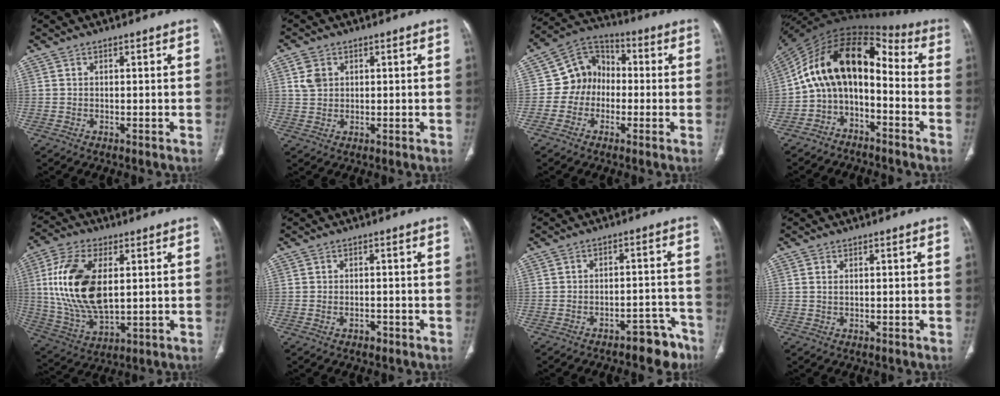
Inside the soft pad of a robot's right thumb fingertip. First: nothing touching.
{"total": 3.8, "force": [1.4, 3.0, 2.0], "torque": [-0.029, 0.000, 0.033]}
{"total": 15.5, "force": [-0.2, 11.4, 10.4], "torque": [-0.155, 0.047, -0.017]}
{"total": 16.4, "force": [-3.1, 10.0, 12.6], "torque": [-0.192, 0.103, -0.062]}
{"total": 18.5, "force": [3.0, 9.7, 15.4], "torque": [-0.310, -0.010, 0.063]}
{"total": 1.6, "force": [-0.9, 1.0, 0.8], "torque": [-0.015, 0.012, -0.009]}
{"total": 8.2, "force": [-6.4, 3.7, 3.5], "torque": [-0.018, 0.069, -0.082]}
{"total": 0.9, "force": [0.3, 0.5, 0.7], "torque": [-0.021, 0.004, 0.011]}